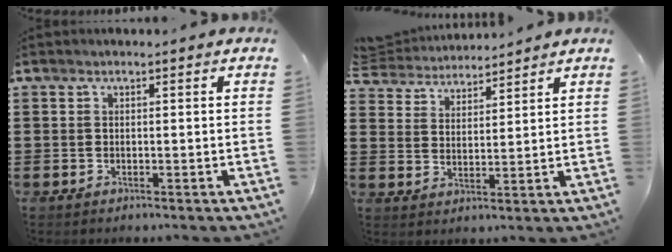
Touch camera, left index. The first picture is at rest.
{"total": 4.3, "force": [4.3, 0.9, 0.0], "torque": [-0.023, -0.021, 0.075]}